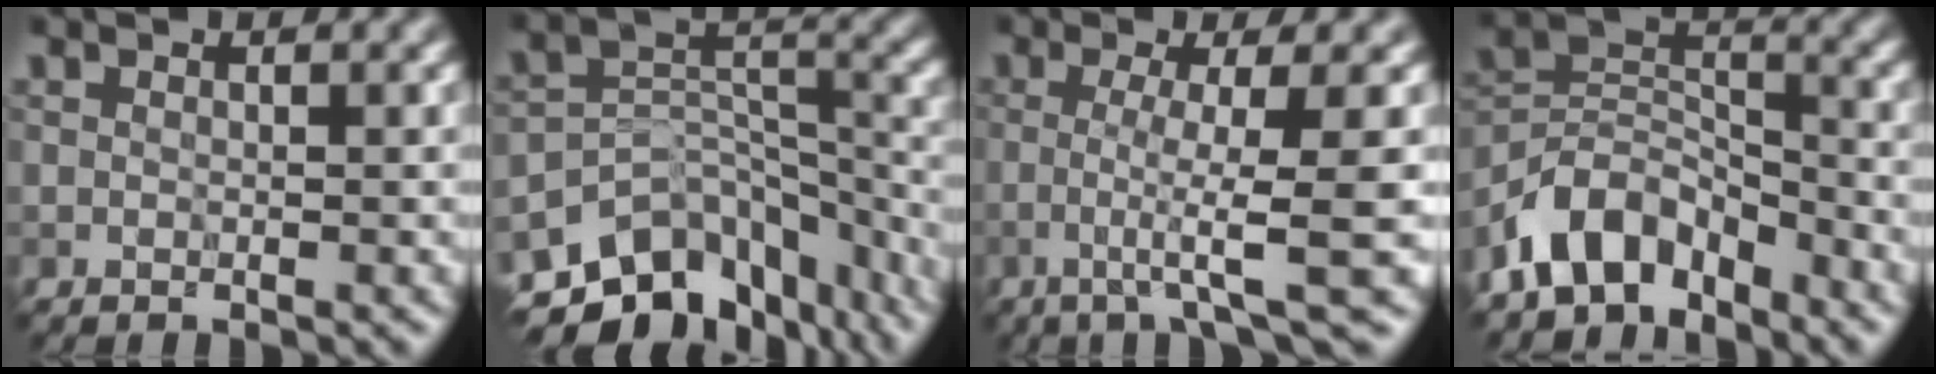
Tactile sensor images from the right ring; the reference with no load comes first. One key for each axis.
{"total": 10.7, "fx": -7.7, "fy": 6.1, "fz": 4.3, "tx": -0.073, "ty": 0.011, "tz": -0.117}
{"total": 5.8, "fx": -1.2, "fy": 0.6, "fz": 5.7, "tx": -0.088, "ty": -0.003, "tz": -0.027}
{"total": 7.1, "fx": -5.1, "fy": 3.9, "fz": 3.1, "tx": -0.044, "ty": 0.007, "tz": -0.108}